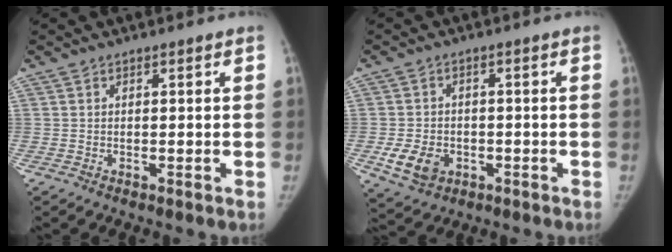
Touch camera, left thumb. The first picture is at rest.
{"total": 7.1, "force": [-2.4, 5.5, 3.9], "torque": [-0.062, 0.005, -0.032]}